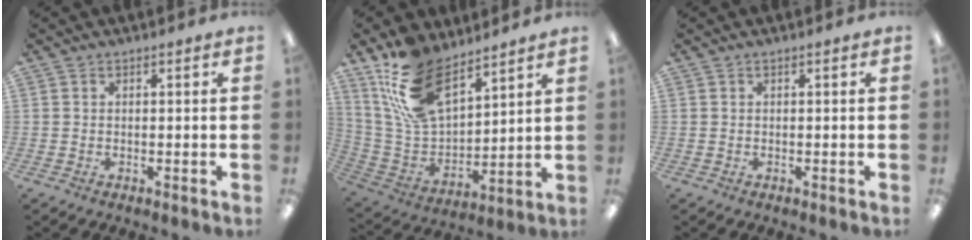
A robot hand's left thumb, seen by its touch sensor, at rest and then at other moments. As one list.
[{"total": 18.8, "force": [12.0, 9.7, 10.6], "torque": [-0.227, -0.050, 0.229]}, {"total": 0.0}]